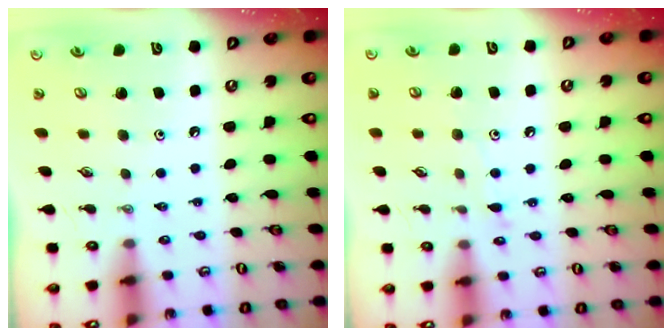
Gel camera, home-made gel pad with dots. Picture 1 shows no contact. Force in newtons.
{"total": 6.3, "press": 6.3, "slide": 0.7}